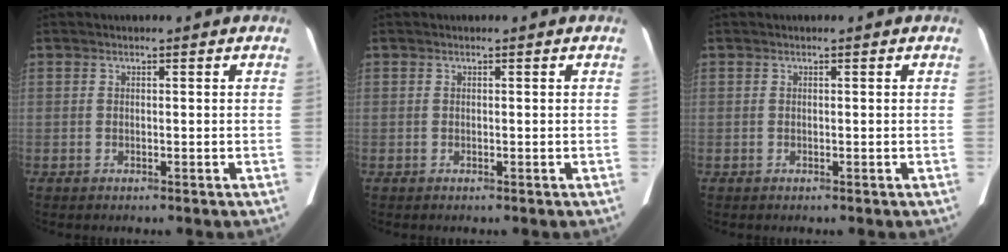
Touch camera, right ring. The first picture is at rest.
{"total": 0.0}
{"total": 0.0}